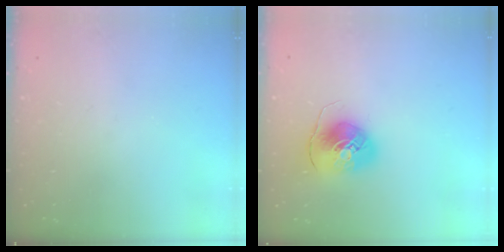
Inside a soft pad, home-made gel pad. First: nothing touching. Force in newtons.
{"total": 9.0, "press": 8.8, "slide": 1.5}